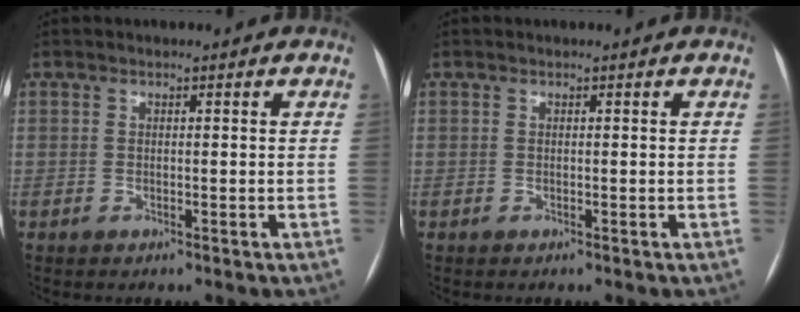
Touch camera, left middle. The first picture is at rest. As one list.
[{"total": 0.0}]